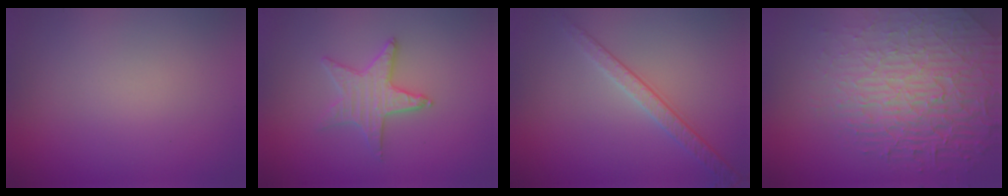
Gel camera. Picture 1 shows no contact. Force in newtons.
{"total": 2.9, "press": 2.8, "slide": 0.8}
{"total": 2.4, "press": 2.0, "slide": 1.4}
{"total": 8.6, "press": 5.8, "slide": 6.3}